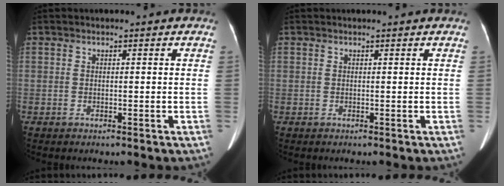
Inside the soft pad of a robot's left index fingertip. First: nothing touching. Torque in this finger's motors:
{"motor_torque": [0.03, -0.67, -0.02, -0.02]}